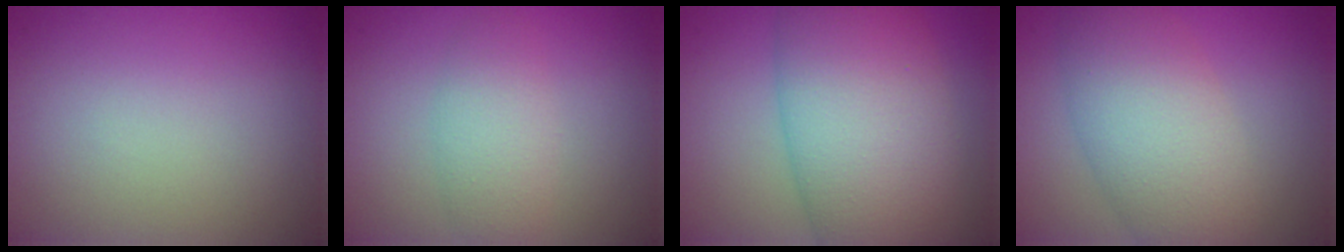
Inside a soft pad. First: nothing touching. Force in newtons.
{"total": 2.9, "press": 2.9, "slide": 0.1}
{"total": 11.3, "press": 11.3, "slide": 0.5}
{"total": 7.0, "press": 7.0, "slide": 0.1}